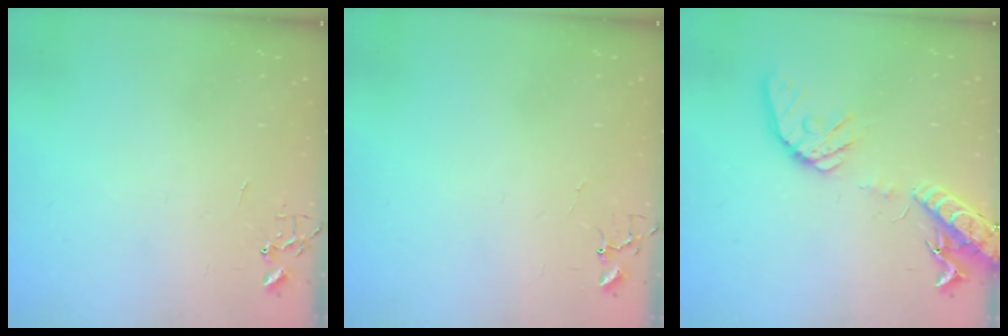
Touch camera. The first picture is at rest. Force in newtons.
{"total": 3.7, "press": 3.7, "slide": 0.3}
{"total": 16.0, "press": 15.8, "slide": 2.5}